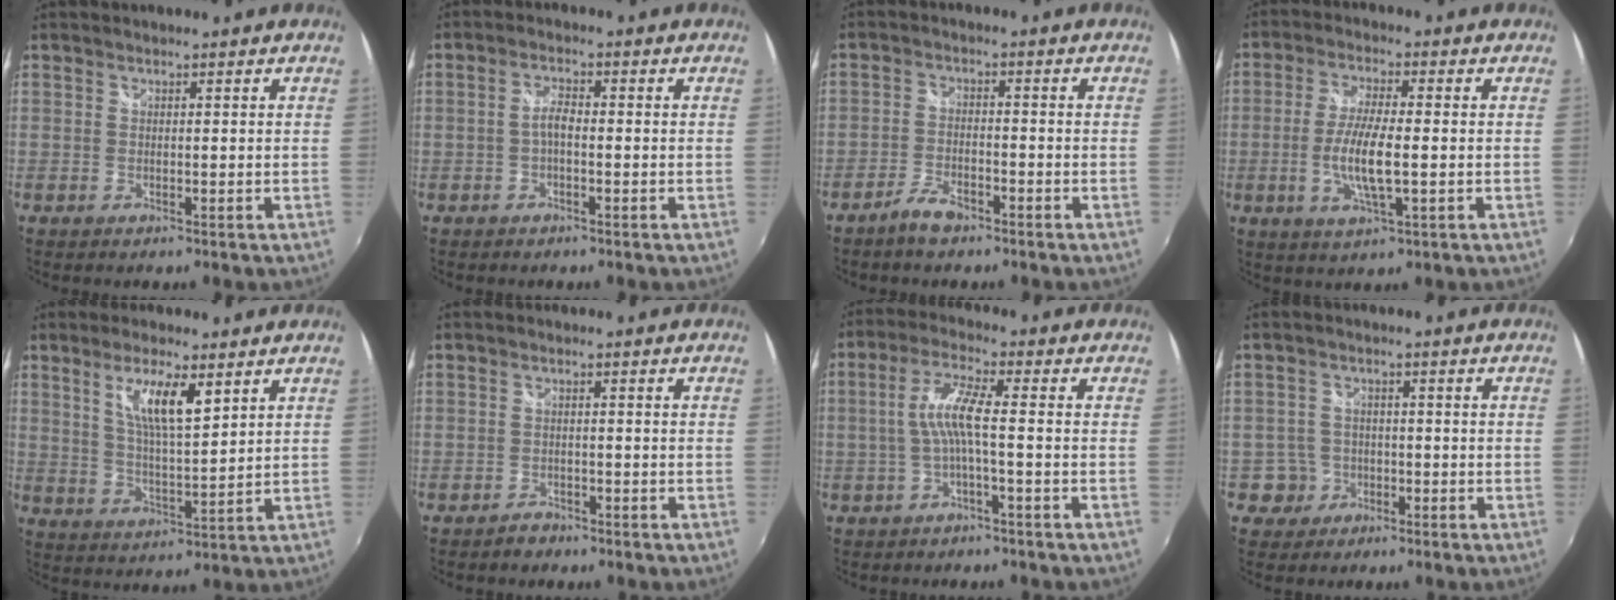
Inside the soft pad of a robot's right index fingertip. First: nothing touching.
{"total": 2.4, "force": [-0.7, 0.8, 2.1], "torque": [-0.046, 0.008, -0.016]}
{"total": 4.4, "force": [-3.5, 1.4, 2.3], "torque": [-0.062, -0.002, -0.066]}
{"total": 8.4, "force": [-1.4, 1.7, 8.0], "torque": [-0.161, -0.008, -0.028]}
{"total": 8.5, "force": [4.4, 1.8, 7.1], "torque": [-0.126, -0.003, 0.082]}
{"total": 2.0, "force": [-1.6, 1.1, 0.1], "torque": [-0.006, 0.002, -0.027]}
{"total": 5.9, "force": [-1.2, 0.0, 5.8], "torque": [-0.128, 0.008, -0.020]}
{"total": 4.2, "force": [-1.5, 3.9, -0.2], "torque": [-0.001, 0.021, -0.024]}